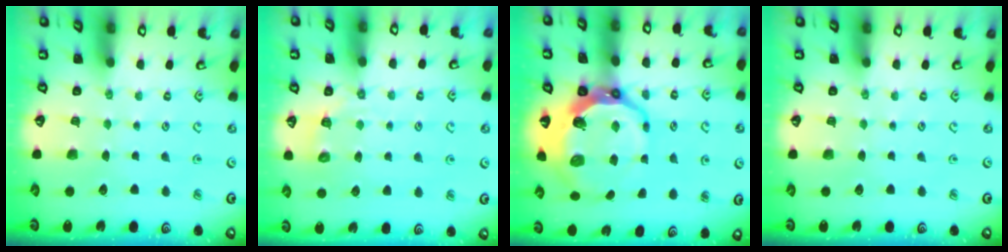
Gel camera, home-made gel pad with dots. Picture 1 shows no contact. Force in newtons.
{"total": 3.6, "press": 3.1, "slide": 1.9}
{"total": 13.4, "press": 12.4, "slide": 5.0}
{"total": 0.0}